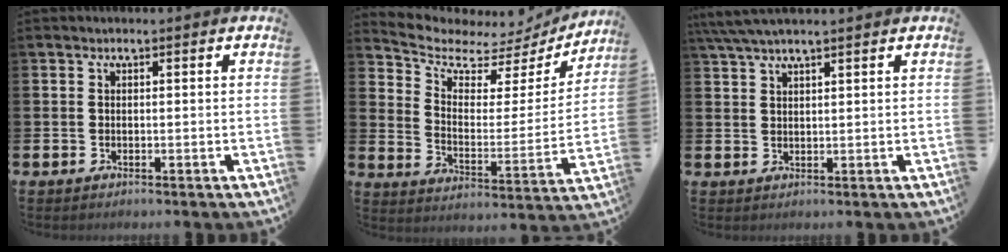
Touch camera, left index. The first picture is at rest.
{"total": 6.4, "force": [5.6, 2.7, 1.5], "torque": [-0.063, -0.052, 0.088]}
{"total": 3.8, "force": [3.3, 0.3, 2.0], "torque": [-0.051, -0.002, 0.062]}